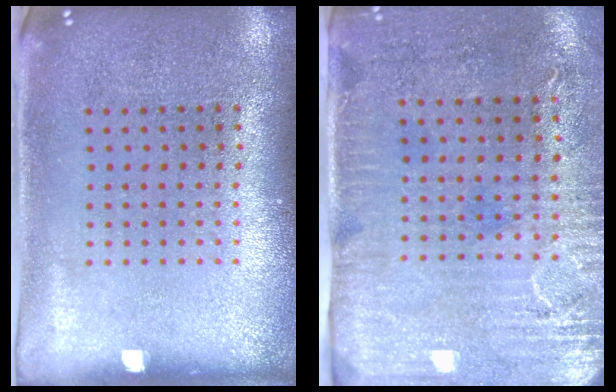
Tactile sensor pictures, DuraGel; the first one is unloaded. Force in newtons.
{"total": 3.0, "press": 2.5, "slide": 1.7}